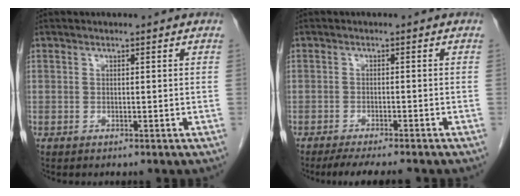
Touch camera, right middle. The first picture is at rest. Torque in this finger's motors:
{"motor_torque": [0.39, -0.28, 0.19, 0.03]}